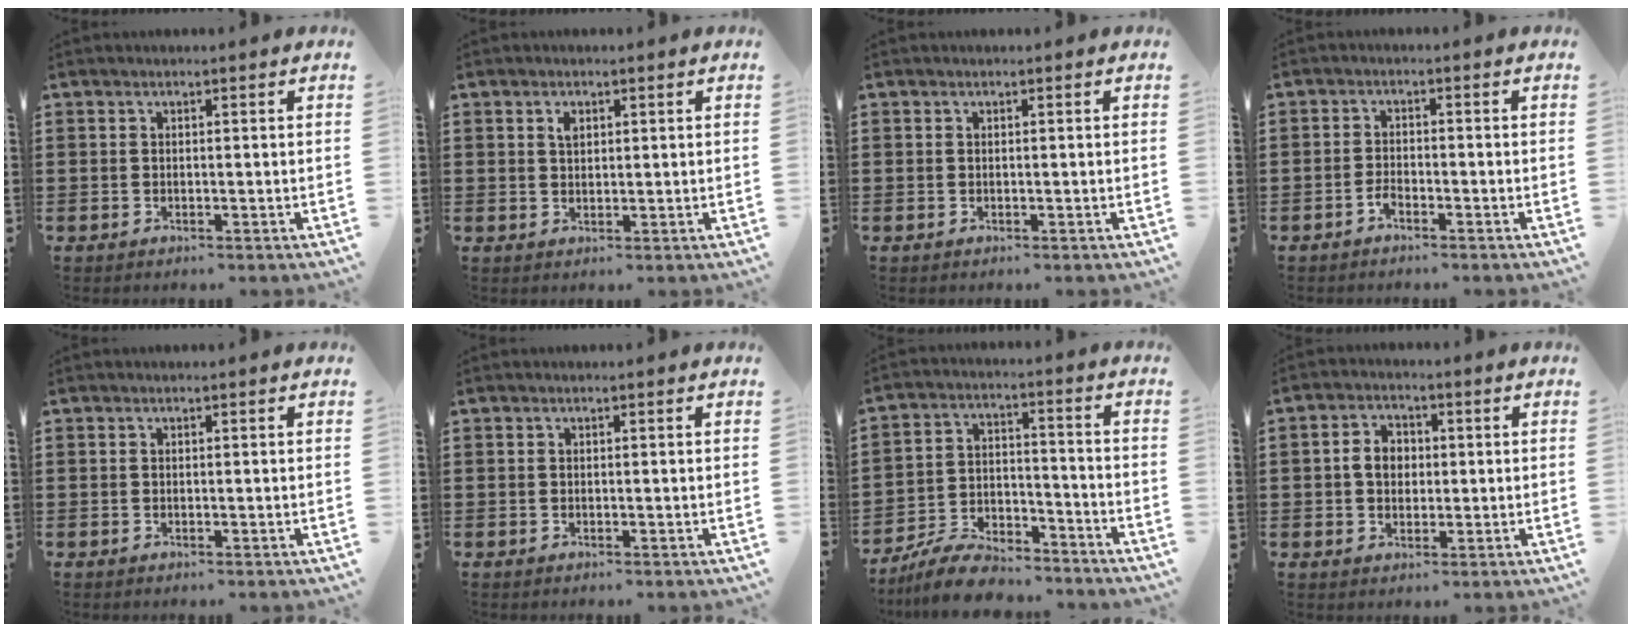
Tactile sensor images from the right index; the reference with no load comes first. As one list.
[{"total": 1.5, "force": [0.8, 0.7, 1.1], "torque": [-0.025, 0.002, 0.014]}, {"total": 0.0}, {"total": 1.8, "force": [-1.4, 0.6, 1.0], "torque": [-0.022, 0.001, -0.027]}, {"total": 0.0}, {"total": 0.0}, {"total": 8.2, "force": [-7.6, 1.8, 2.3], "torque": [-0.047, 0.020, -0.146]}, {"total": 4.1, "force": [0.1, 3.1, 2.6], "torque": [-0.061, 0.010, -0.001]}]